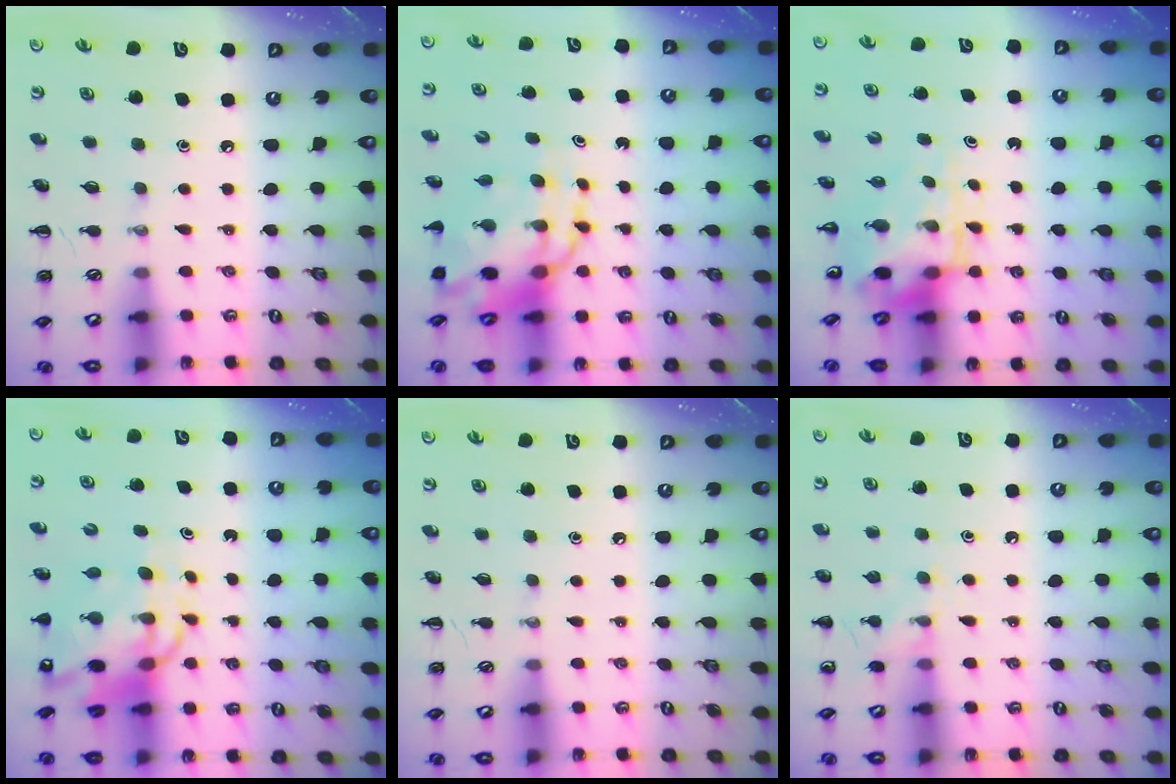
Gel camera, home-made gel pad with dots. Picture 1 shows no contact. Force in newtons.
{"total": 10.0, "press": 9.7, "slide": 2.5}
{"total": 5.5, "press": 5.3, "slide": 1.3}
{"total": 10.7, "press": 10.3, "slide": 2.8}
{"total": 0.0}
{"total": 8.0, "press": 7.8, "slide": 1.8}